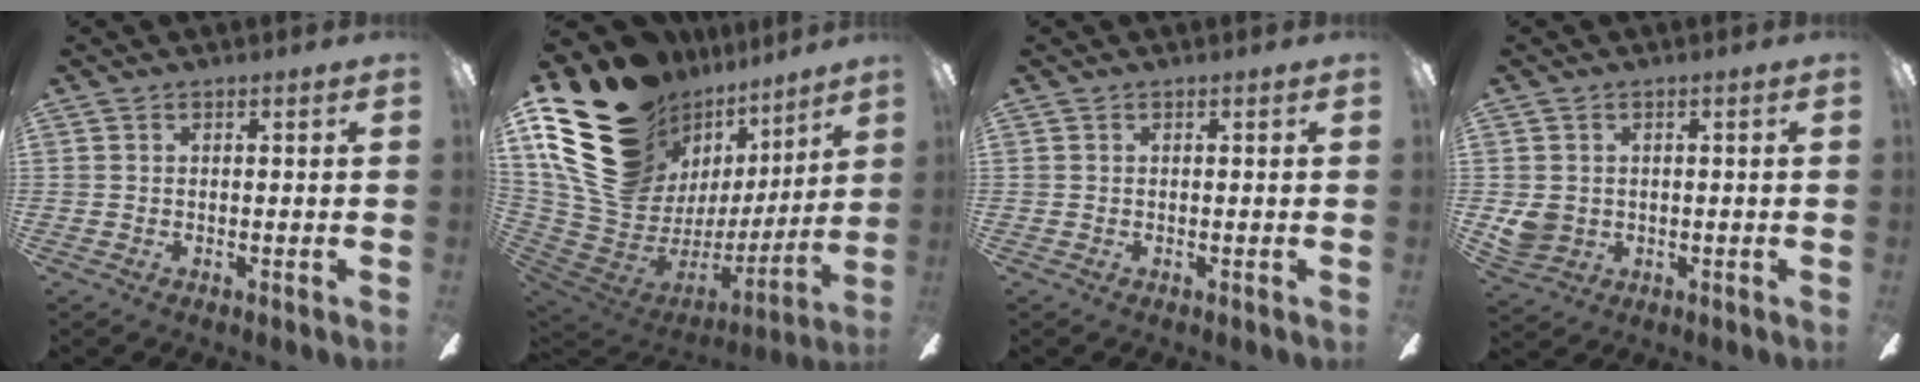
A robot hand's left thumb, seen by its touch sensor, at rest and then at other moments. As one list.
[{"total": 22.5, "force": [13.5, 13.6, 11.7], "torque": [-0.227, -0.108, 0.283]}, {"total": 0.0}, {"total": 3.8, "force": [0.8, 3.5, 1.4], "torque": [-0.028, 0.002, 0.016]}]